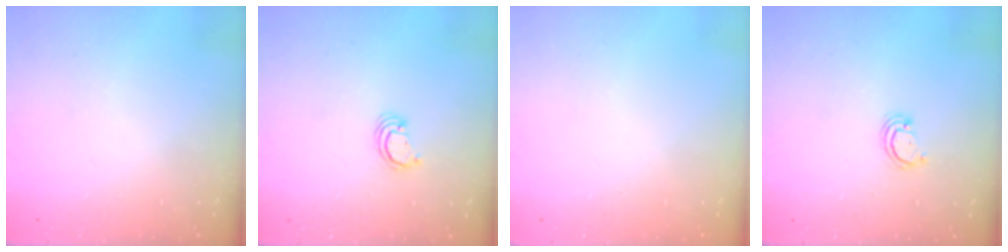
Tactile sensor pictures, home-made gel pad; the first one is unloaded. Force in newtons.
{"total": 2.6, "press": 2.6, "slide": 0.2}
{"total": 0.0}
{"total": 2.5, "press": 2.4, "slide": 0.2}